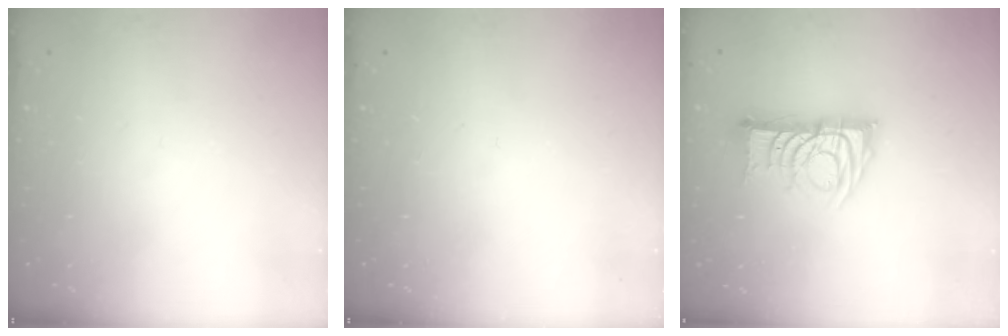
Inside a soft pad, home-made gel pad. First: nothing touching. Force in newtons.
{"total": 0.0}
{"total": 14.2, "press": 14.2, "slide": 0.3}